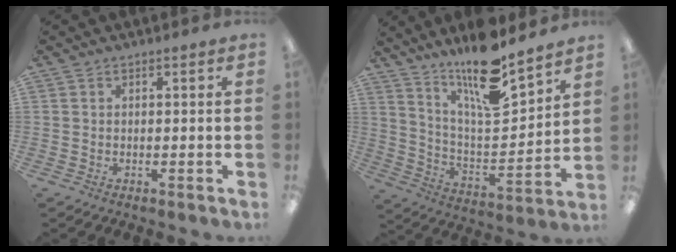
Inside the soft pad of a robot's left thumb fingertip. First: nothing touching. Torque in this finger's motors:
{"motor_torque": [0.50, 0.17, 1.50, -1.27, 0.23]}